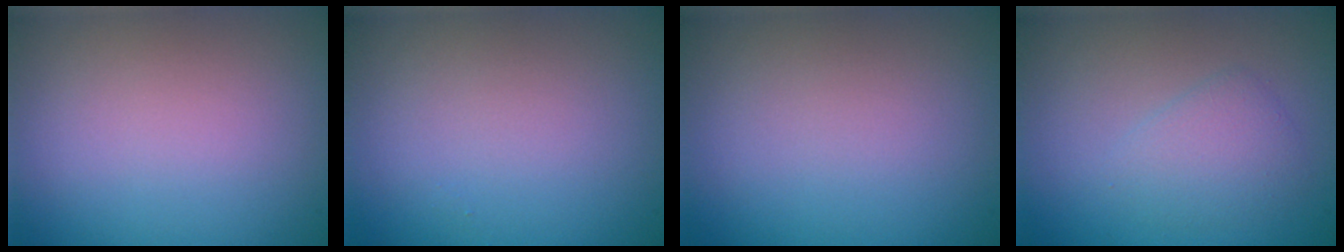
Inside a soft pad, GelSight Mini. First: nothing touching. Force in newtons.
{"total": 0.0}
{"total": 0.0}
{"total": 2.2, "press": 2.2, "slide": 0.0}